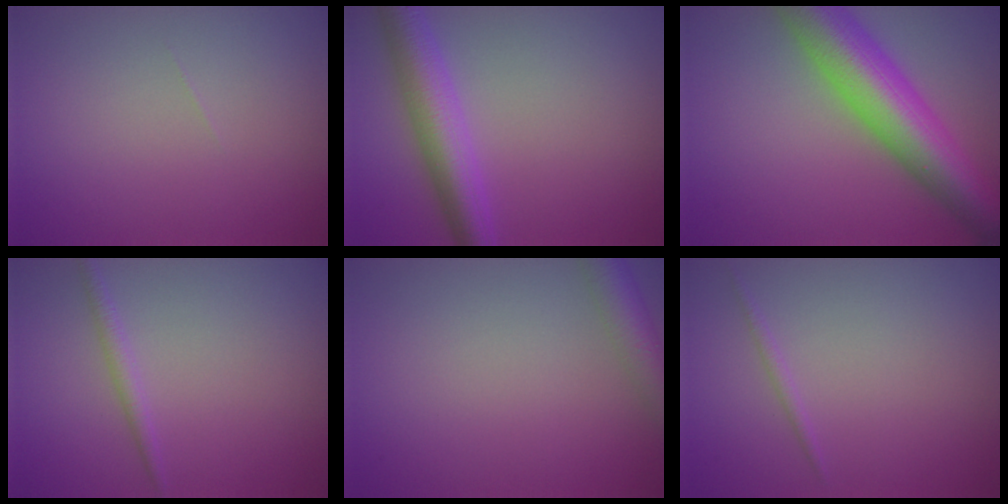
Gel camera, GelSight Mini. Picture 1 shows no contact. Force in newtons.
{"total": 5.5, "press": 5.5, "slide": 0.1}
{"total": 9.9, "press": 9.9, "slide": 0.4}
{"total": 1.3, "press": 1.3, "slide": 0.0}
{"total": 3.7, "press": 3.7, "slide": 0.2}
{"total": 0.7, "press": 0.7, "slide": 0.1}